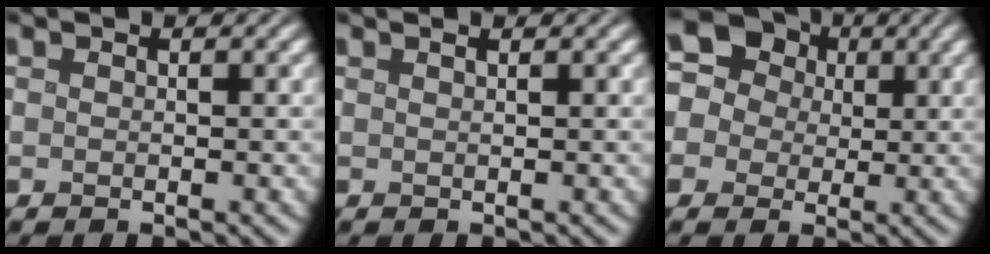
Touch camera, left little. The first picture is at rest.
{"total": 1.4, "force": [0.9, 0.5, 0.9], "torque": [-0.002, -0.001, 0.002]}
{"total": 14.3, "force": [3.8, 12.6, 5.4], "torque": [-0.125, 0.049, 0.023]}